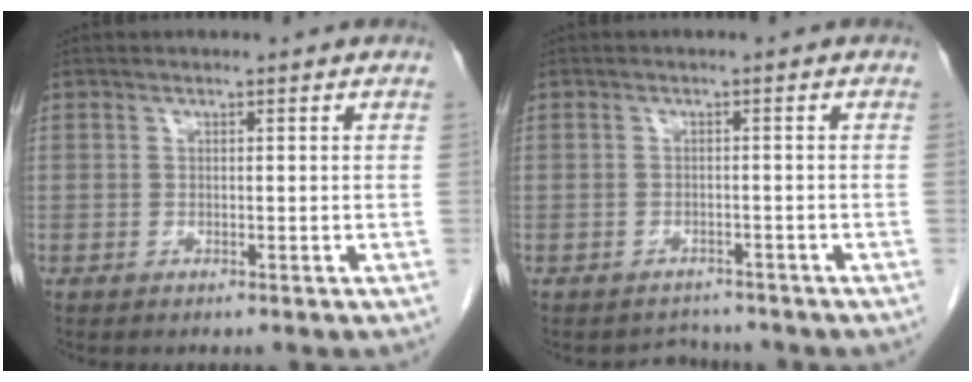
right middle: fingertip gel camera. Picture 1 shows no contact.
{"total": 2.5, "force": [-2.2, 1.0, -0.5], "torque": [-0.002, -0.001, -0.032]}